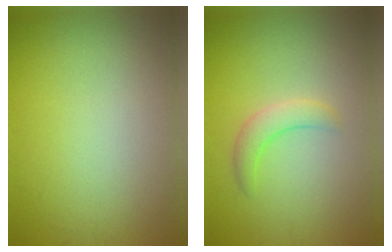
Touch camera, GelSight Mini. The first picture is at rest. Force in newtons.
{"total": 2.3, "press": 2.2, "slide": 0.2}